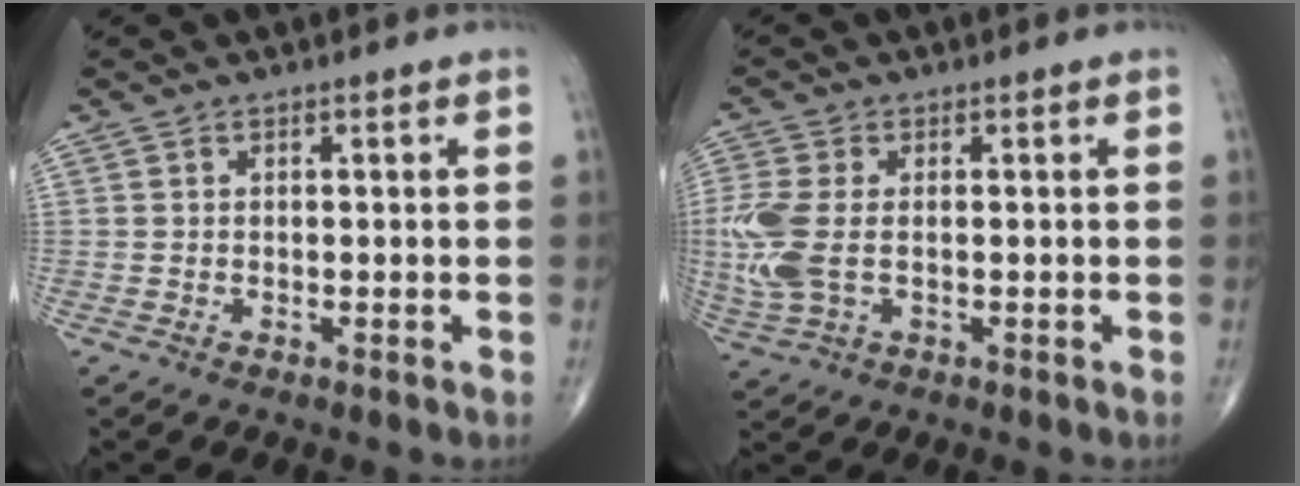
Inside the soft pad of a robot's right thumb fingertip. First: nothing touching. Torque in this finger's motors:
{"motor_torque": [0.25, 0.22, 0.91, 0.12, 0.09]}